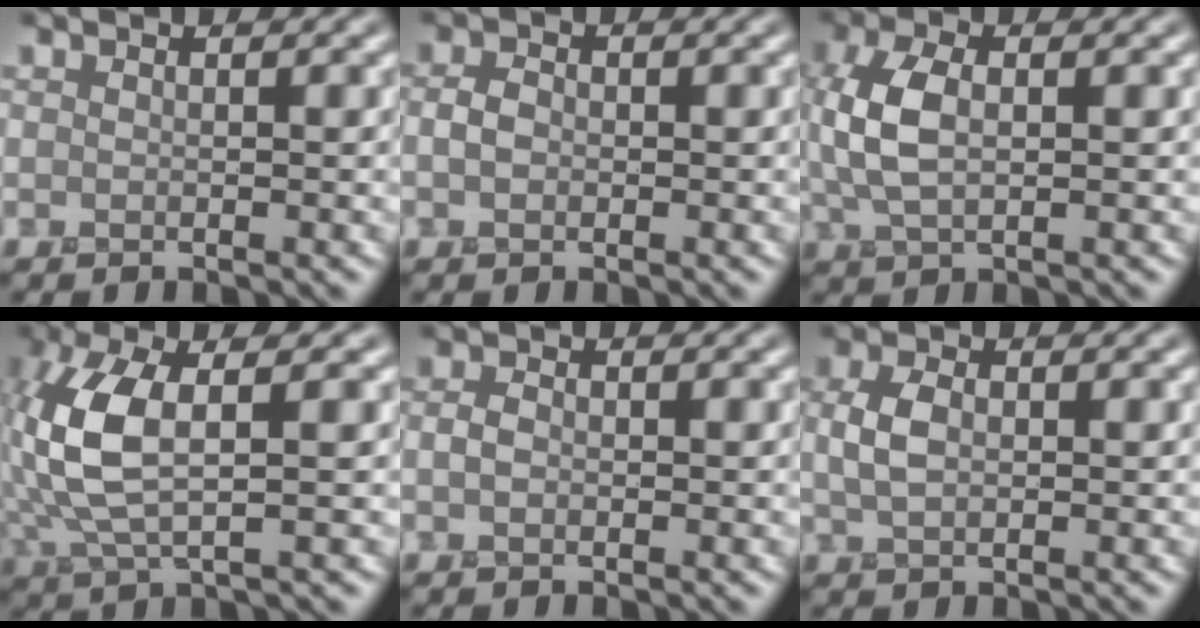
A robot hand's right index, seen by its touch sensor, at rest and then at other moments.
{"total": 1.4, "force": [-0.4, 1.0, 0.9], "torque": [-0.021, 0.001, -0.015]}
{"total": 4.8, "force": [0.5, 2.6, 4.1], "torque": [-0.099, 0.006, 0.009]}
{"total": 7.3, "force": [0.6, 2.9, 6.7], "torque": [-0.167, 0.007, 0.008]}
{"total": 1.2, "force": [-0.4, 0.8, 0.8], "torque": [-0.018, 0.000, -0.014]}
{"total": 2.4, "force": [0.1, 1.5, 1.8], "torque": [-0.048, 0.002, 0.000]}